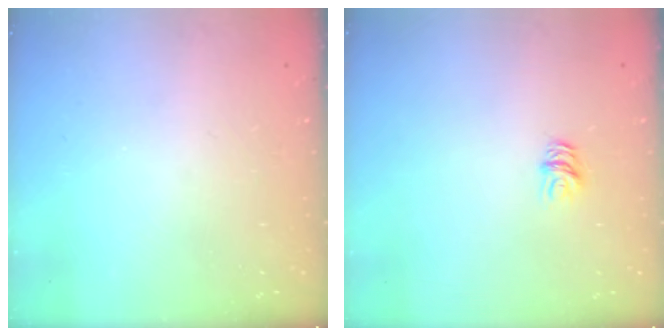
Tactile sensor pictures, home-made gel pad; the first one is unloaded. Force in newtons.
{"total": 5.0, "press": 5.0, "slide": 0.4}